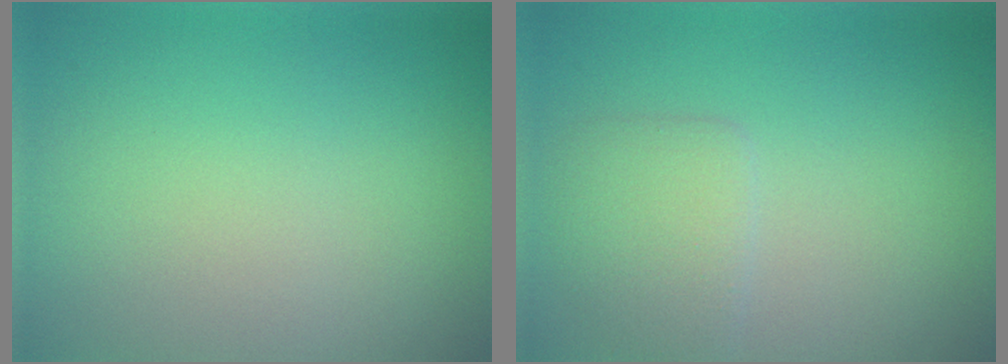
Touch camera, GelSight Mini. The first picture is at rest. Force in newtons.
{"total": 2.4, "press": 2.4, "slide": 0.2}